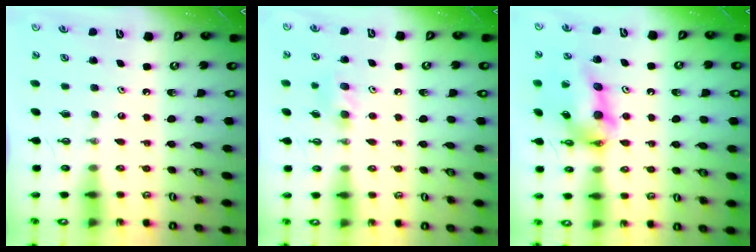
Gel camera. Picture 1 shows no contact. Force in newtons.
{"total": 8.6, "press": 5.2, "slide": 6.9}
{"total": 15.1, "press": 15.0, "slide": 1.4}